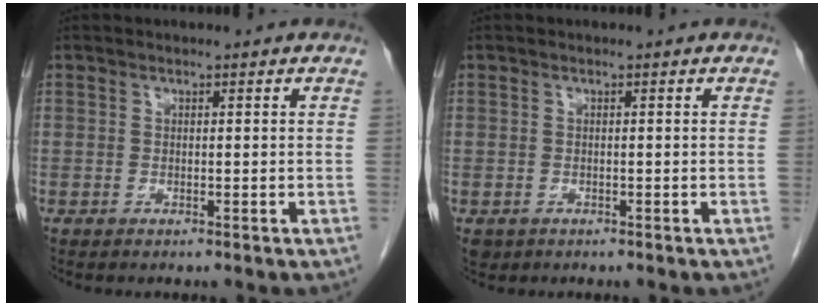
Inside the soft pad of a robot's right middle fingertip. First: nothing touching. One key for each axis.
{"total": 1.5, "fx": -0.7, "fy": 1.2, "fz": 0.5, "tx": -0.014, "ty": 0.000, "tz": -0.005}